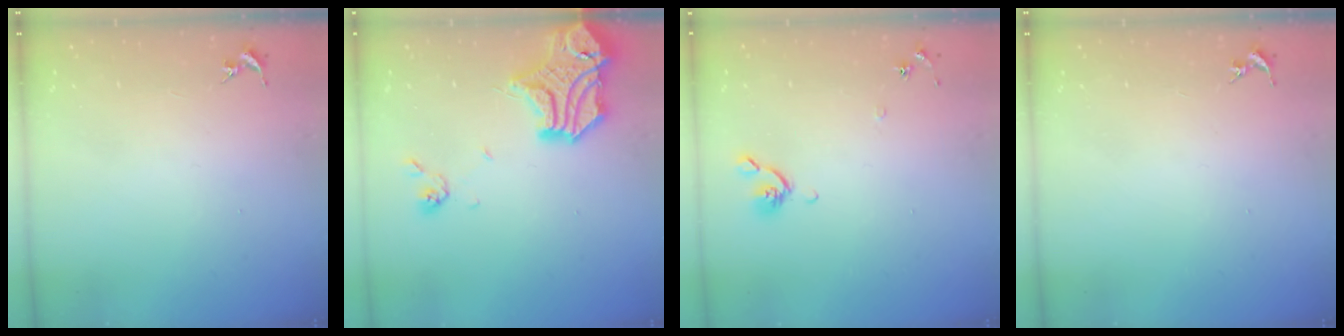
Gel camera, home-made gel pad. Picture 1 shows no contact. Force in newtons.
{"total": 18.4, "press": 18.3, "slide": 2.2}
{"total": 6.2, "press": 6.2, "slide": 0.8}
{"total": 0.0}